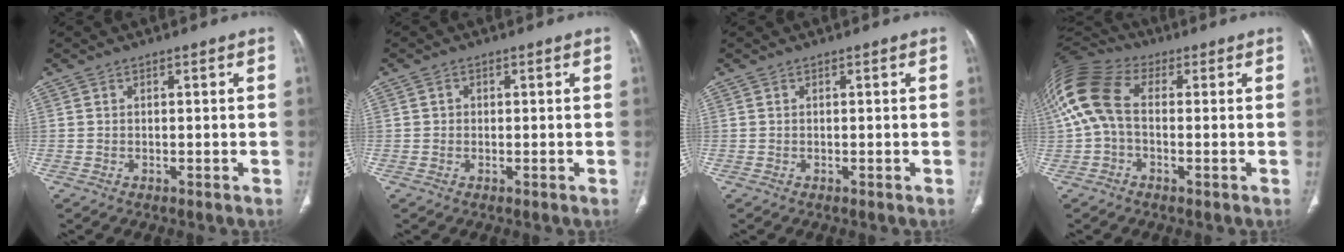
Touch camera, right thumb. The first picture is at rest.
{"total": 1.0, "force": [0.1, 0.9, 0.3], "torque": [-0.002, 0.003, 0.000]}
{"total": 0.0}
{"total": 14.6, "force": [1.0, 9.3, 11.2], "torque": [-0.257, 0.034, 0.010]}